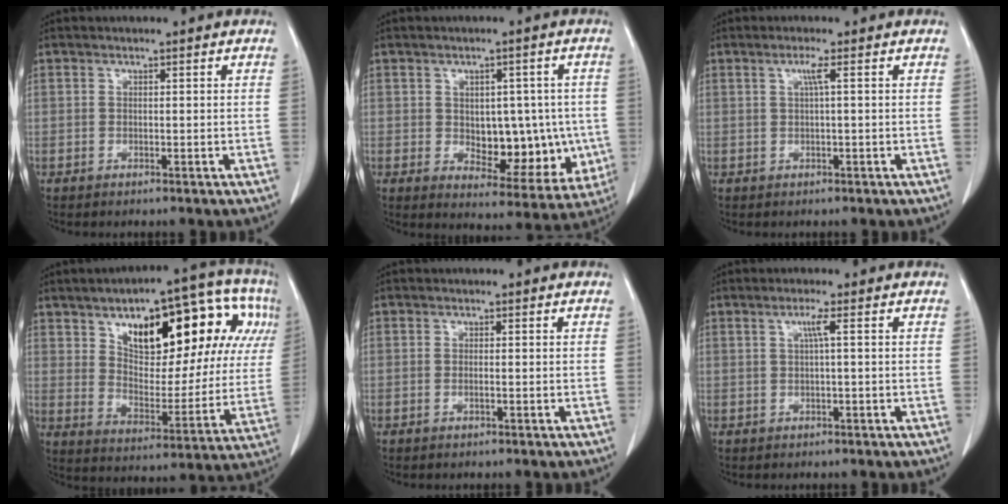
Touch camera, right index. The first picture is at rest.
{"total": 11.3, "force": [-0.8, 6.8, 8.9], "torque": [-0.101, 0.011, 0.013]}
{"total": 1.7, "force": [0.4, -0.4, 1.6], "torque": [-0.032, 0.001, 0.009]}
{"total": 23.0, "force": [9.6, 9.0, 18.8], "torque": [-0.254, 0.037, 0.145]}
{"total": 0.6, "force": [-0.3, 0.0, 0.5], "torque": [-0.011, 0.000, -0.004]}
{"total": 1.8, "force": [0.4, -0.4, 1.7], "torque": [-0.033, 0.002, 0.008]}